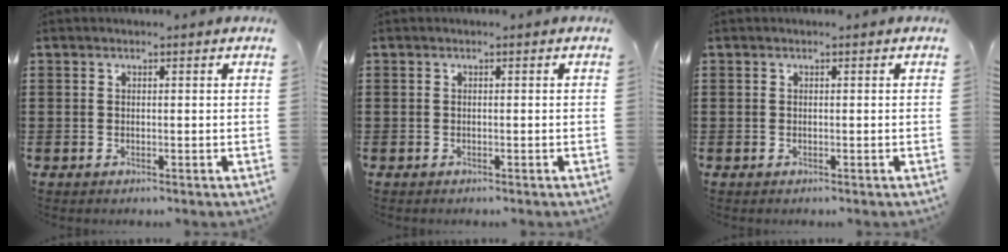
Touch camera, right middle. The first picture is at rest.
{"total": 0.0}
{"total": 0.0}